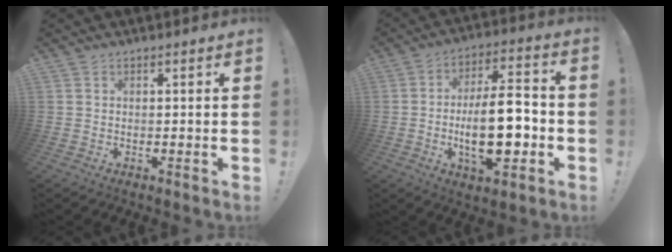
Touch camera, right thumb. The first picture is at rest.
{"total": 17.4, "force": [-3.5, 7.3, 15.4], "torque": [-0.253, 0.005, -0.061]}